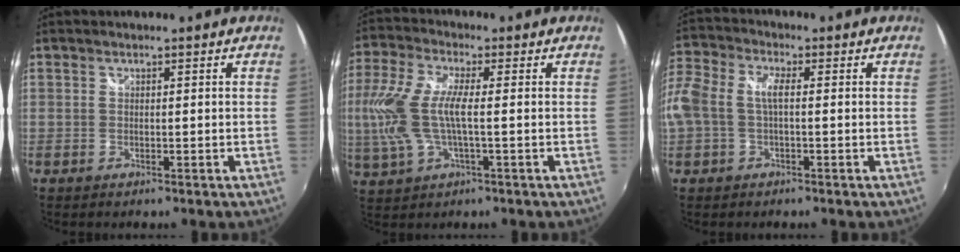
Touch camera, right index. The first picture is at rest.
{"total": 12.6, "force": [-0.8, 4.2, 11.9], "torque": [-0.250, -0.002, -0.013]}
{"total": 11.4, "force": [-1.1, 6.8, 9.0], "torque": [-0.203, 0.013, -0.030]}